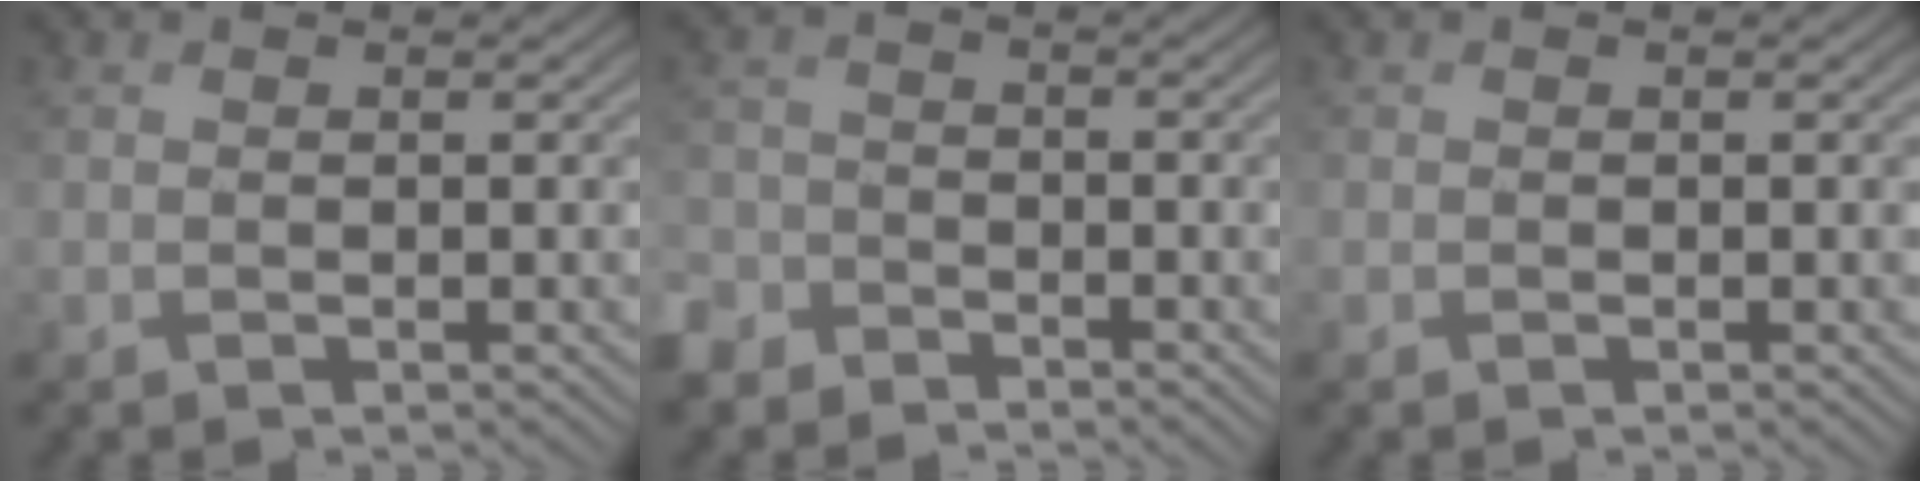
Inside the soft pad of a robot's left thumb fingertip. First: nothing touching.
{"total": 4.1, "force": [-3.1, 2.5, 0.9], "torque": [-0.029, -0.003, -0.074]}
{"total": 0.0}